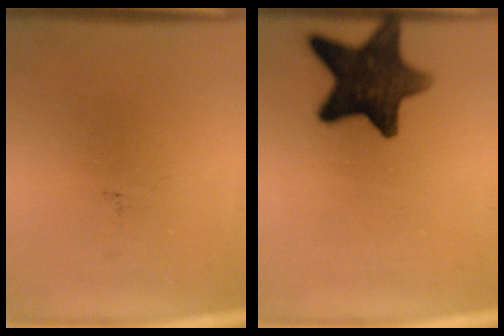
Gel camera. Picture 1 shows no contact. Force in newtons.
{"total": 13.4}